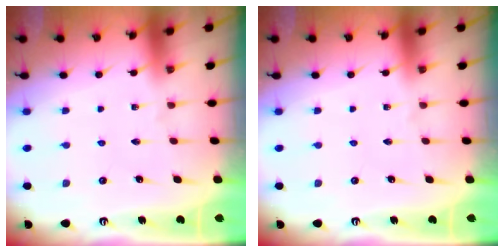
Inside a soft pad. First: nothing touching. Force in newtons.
{"total": 0.0}